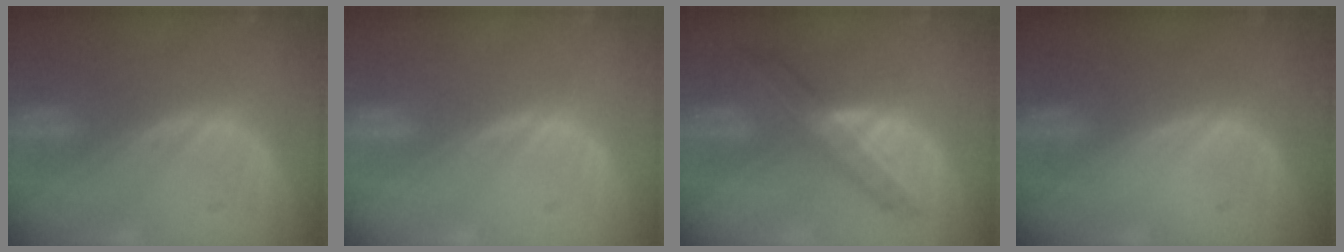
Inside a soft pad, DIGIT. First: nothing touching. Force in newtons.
{"total": 0.0}
{"total": 6.9, "press": 6.3, "slide": 2.9}
{"total": 0.0}